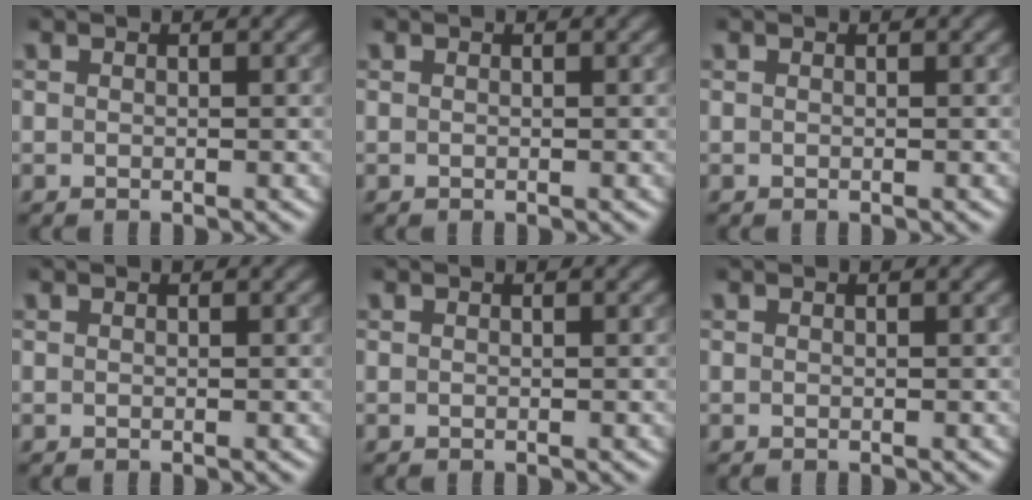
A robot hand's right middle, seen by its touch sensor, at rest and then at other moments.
{"total": 0.0}
{"total": 0.0}
{"total": 0.0}
{"total": 0.0}
{"total": 0.0}